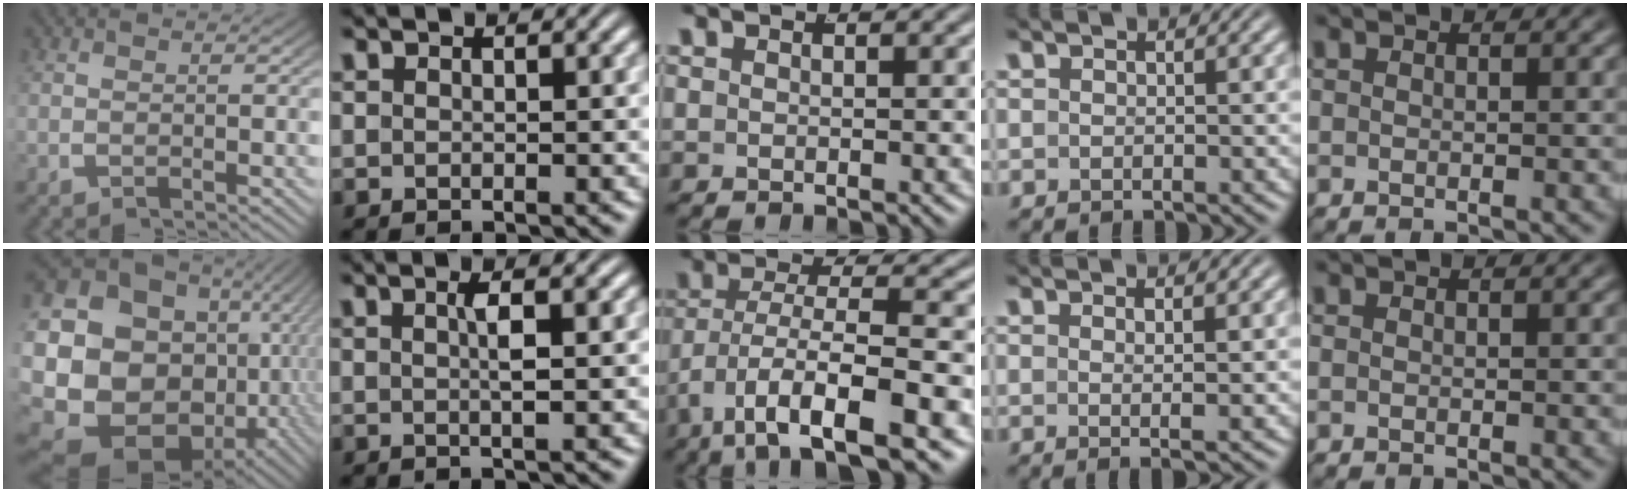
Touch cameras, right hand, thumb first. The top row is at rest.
{"thumb": {"total": 27.7, "force": [-3.3, 20.1, 18.7], "torque": [-0.388, -0.091, -0.018]}, "index": {"total": 2.2, "force": [0.3, 0.0, 2.2], "torque": [-0.035, -0.001, 0.005]}, "middle": {"total": 8.6, "force": [-5.1, 3.0, 6.2], "torque": [-0.122, -0.035, -0.061]}, "ring": {"total": 1.6, "force": [0.5, -0.9, 1.3], "torque": [-0.023, -0.011, 0.014]}}